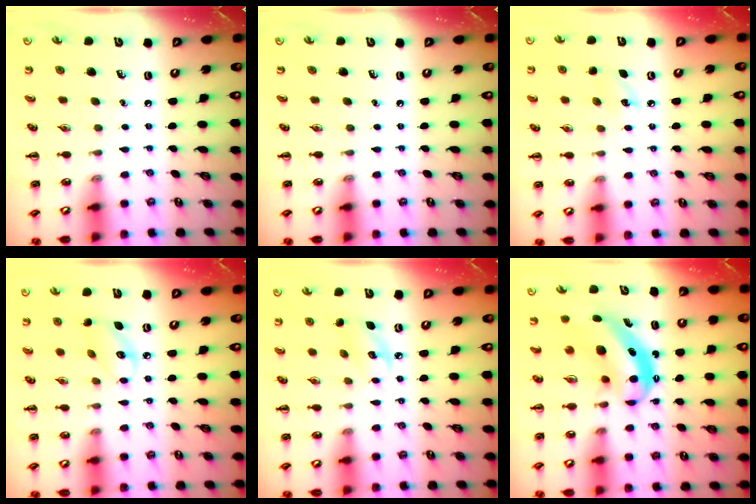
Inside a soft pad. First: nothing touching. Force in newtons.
{"total": 0.0}
{"total": 5.7, "press": 5.5, "slide": 1.4}
{"total": 6.4, "press": 6.4, "slide": 0.6}
{"total": 5.8, "press": 5.7, "slide": 1.0}
{"total": 7.2, "press": 7.0, "slide": 1.5}